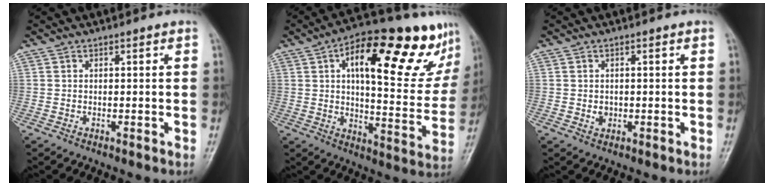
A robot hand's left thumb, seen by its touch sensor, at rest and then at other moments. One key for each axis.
{"total": 25.5, "fx": 12.5, "fy": 9.2, "fz": 20.3, "tx": -0.241, "ty": -0.012, "tz": 0.182}
{"total": 1.8, "fx": -0.2, "fy": 1.6, "fz": 0.9, "tx": -0.003, "ty": 0.002, "tz": 0.000}